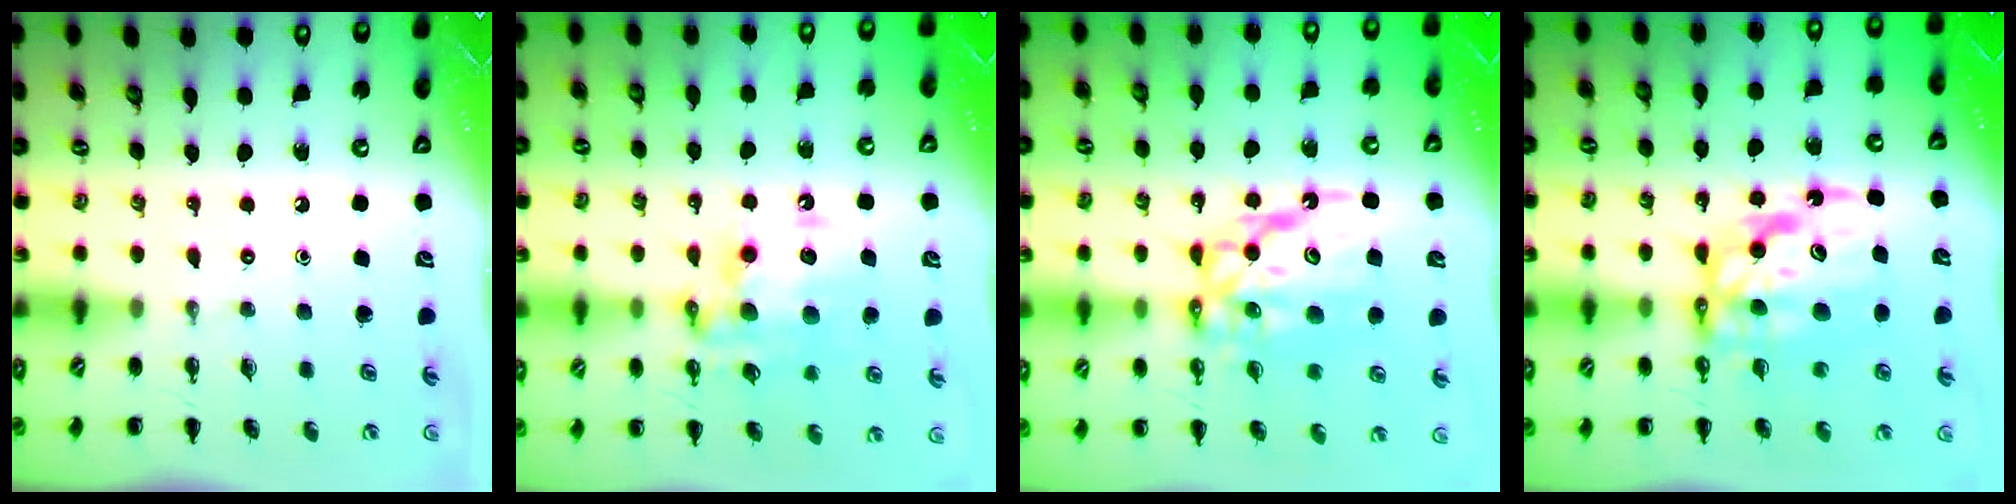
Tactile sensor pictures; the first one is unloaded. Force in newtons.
{"total": 14.6, "press": 14.1, "slide": 3.6}
{"total": 13.2, "press": 12.7, "slide": 3.6}
{"total": 14.0, "press": 13.5, "slide": 3.8}